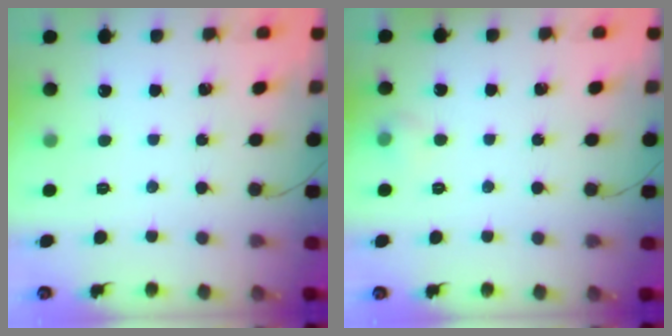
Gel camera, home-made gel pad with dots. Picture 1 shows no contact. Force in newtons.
{"total": 4.5, "press": 4.2, "slide": 1.6}